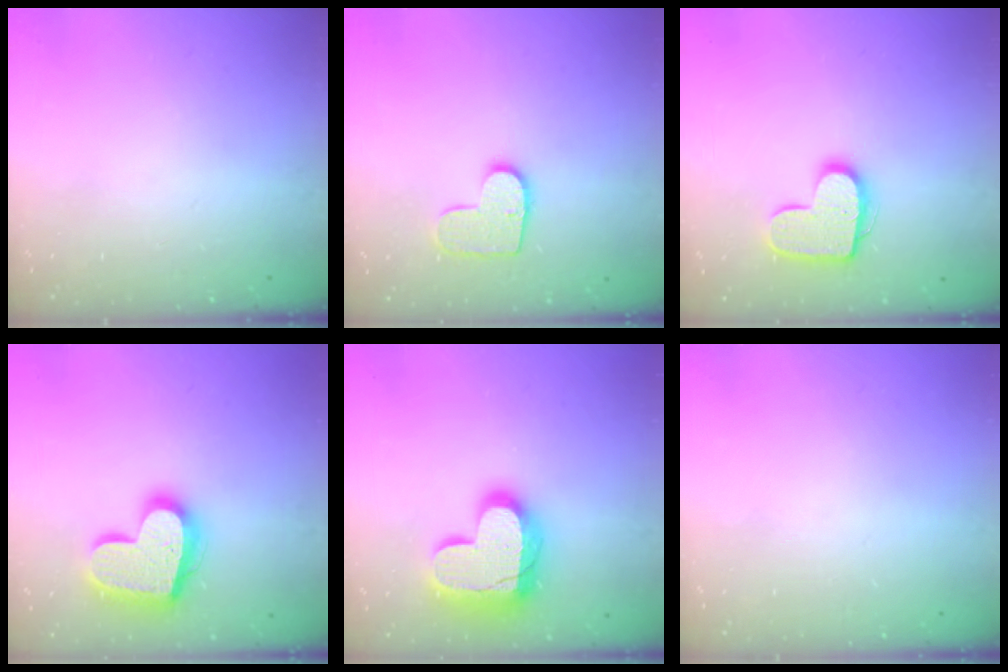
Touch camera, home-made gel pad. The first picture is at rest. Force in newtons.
{"total": 10.0, "press": 10.0, "slide": 0.5}
{"total": 12.8, "press": 12.8, "slide": 0.6}
{"total": 20.1, "press": 20.0, "slide": 1.7}
{"total": 19.3, "press": 19.2, "slide": 1.5}
{"total": 0.0}